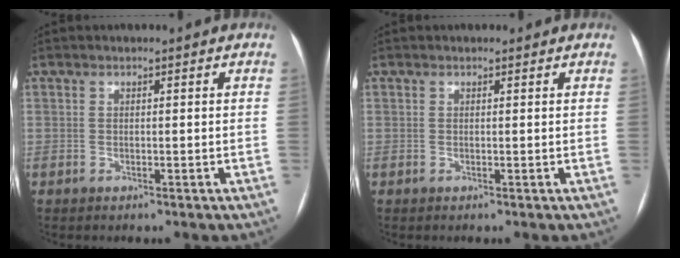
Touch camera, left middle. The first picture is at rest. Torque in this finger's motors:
{"motor_torque": [-0.19, -0.19, -0.02, -0.01]}